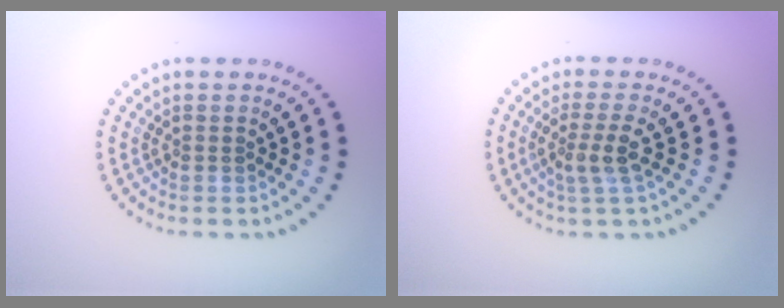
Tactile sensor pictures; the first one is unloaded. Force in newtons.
{"total": 2.5, "press": 2.0, "slide": 1.5}